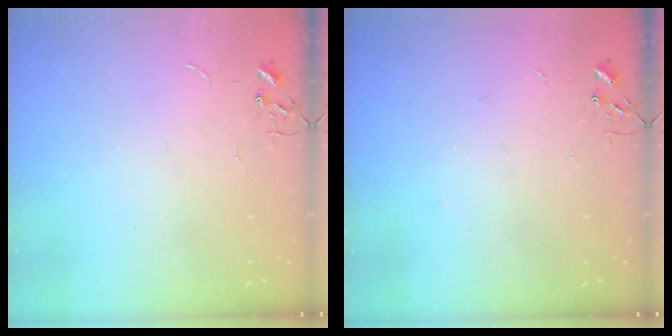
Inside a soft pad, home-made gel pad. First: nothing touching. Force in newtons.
{"total": 2.5, "press": 2.1, "slide": 1.4}